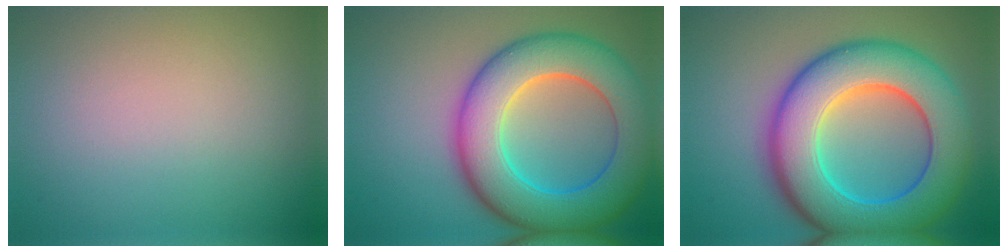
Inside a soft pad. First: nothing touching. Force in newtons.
{"total": 11.1, "press": 11.1, "slide": 0.5}
{"total": 12.7, "press": 12.7, "slide": 0.2}